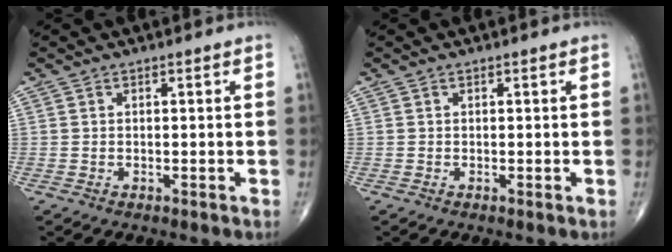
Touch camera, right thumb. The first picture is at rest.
{"total": 0.0}